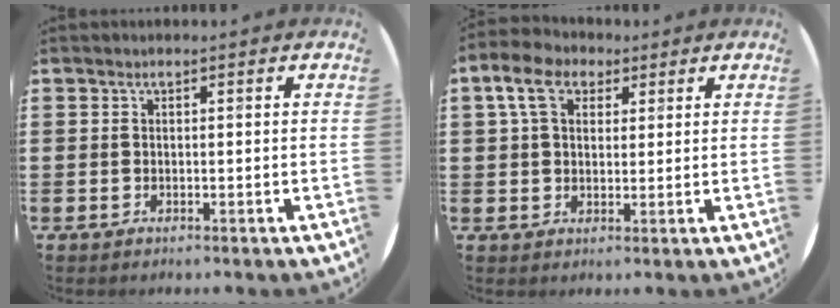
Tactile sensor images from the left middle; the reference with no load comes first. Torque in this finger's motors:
{"motor_torque": [1.26, -0.80, 0.85, 0.21]}